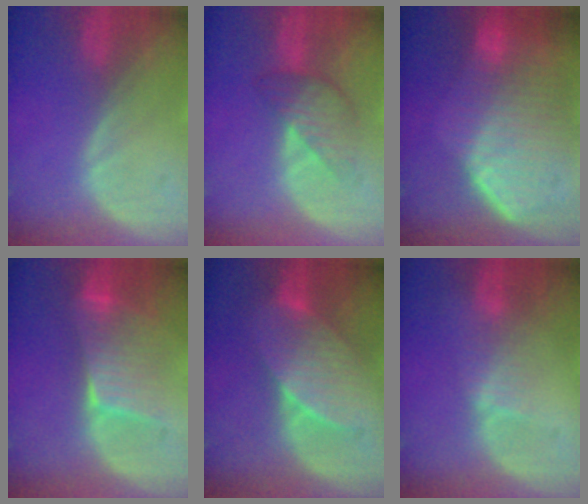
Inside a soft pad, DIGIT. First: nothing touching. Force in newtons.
{"total": 4.6, "press": 4.6, "slide": 0.2}
{"total": 10.9, "press": 9.5, "slide": 5.3}
{"total": 6.5, "press": 6.4, "slide": 1.5}
{"total": 7.1, "press": 6.9, "slide": 1.3}
{"total": 2.4, "press": 2.4, "slide": 0.2}